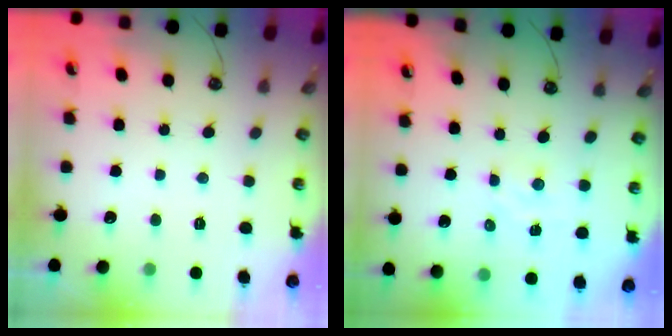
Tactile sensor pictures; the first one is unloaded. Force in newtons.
{"total": 1.7, "press": 1.6, "slide": 0.3}